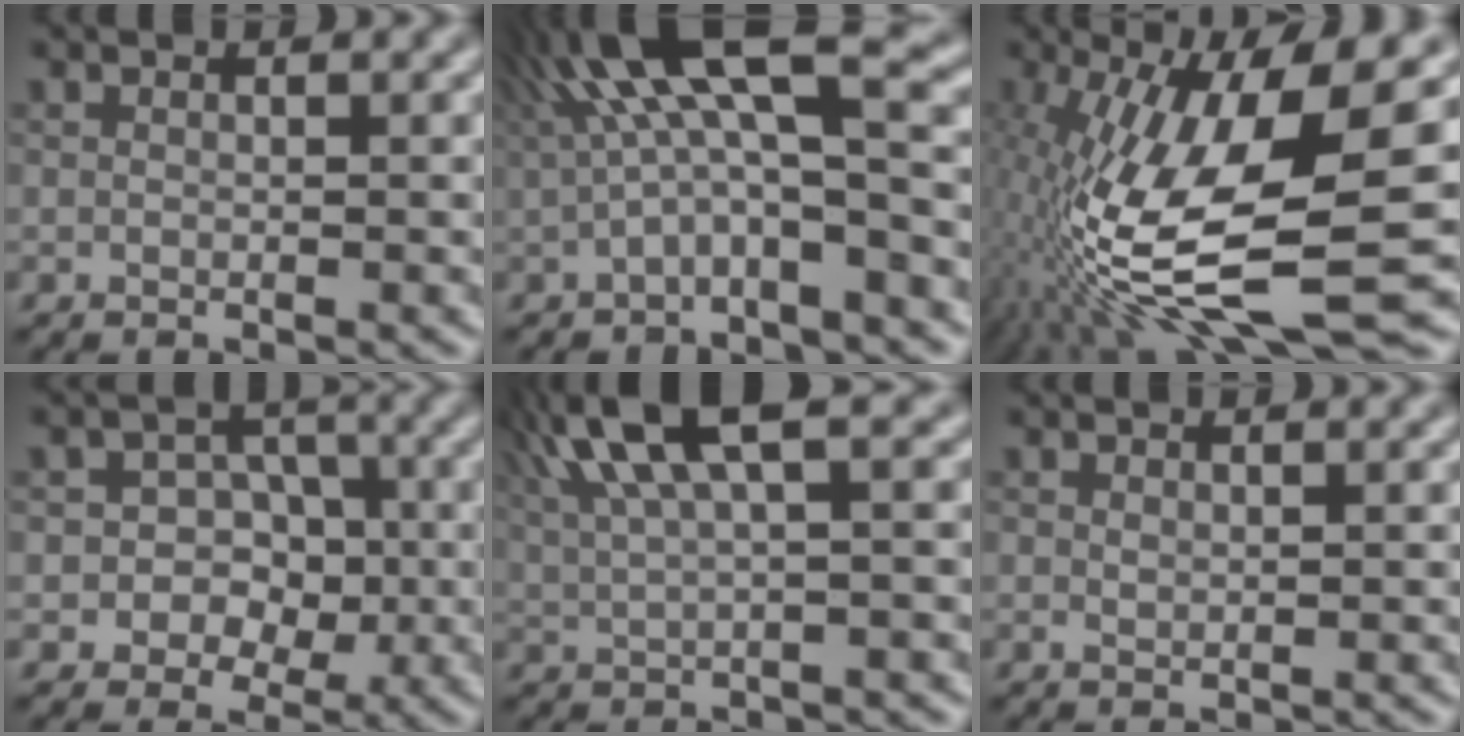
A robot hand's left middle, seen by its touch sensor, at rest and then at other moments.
{"total": 9.4, "force": [1.5, 2.8, 8.9], "torque": [-0.157, 0.024, 0.014]}
{"total": 15.9, "force": [-1.8, 4.4, 15.2], "torque": [-0.308, -0.006, -0.022]}
{"total": 6.1, "force": [-1.2, 5.4, 2.4], "torque": [-0.019, 0.021, -0.041]}
{"total": 7.1, "force": [3.5, 2.0, 5.9], "torque": [-0.122, 0.022, 0.069]}
{"total": 0.7, "force": [0.2, 0.4, 0.5], "torque": [-0.009, 0.000, 0.004]}